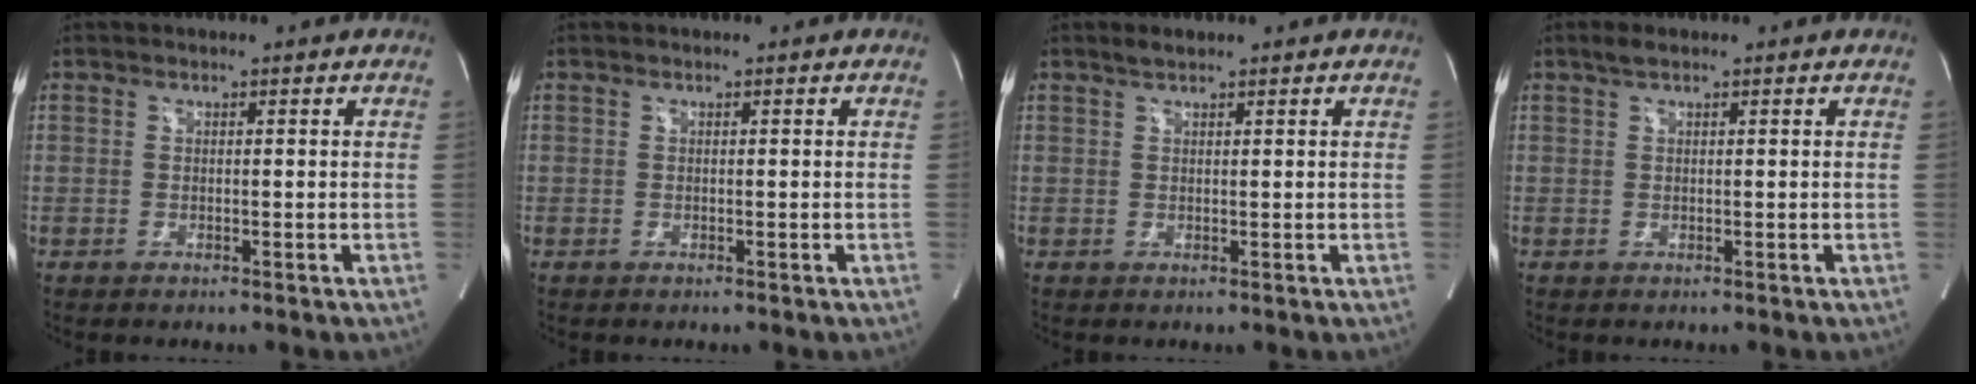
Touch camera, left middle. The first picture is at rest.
{"total": 0.0}
{"total": 1.3, "force": [1.1, 0.3, 0.6], "torque": [-0.017, 0.007, 0.023]}
{"total": 1.4, "force": [1.0, 0.4, 0.9], "torque": [-0.024, 0.011, 0.021]}